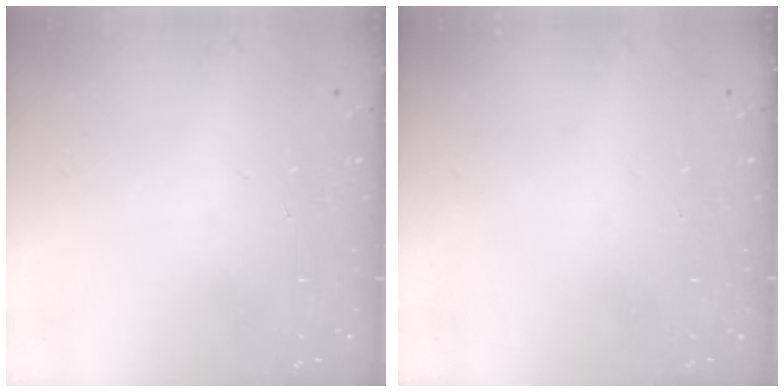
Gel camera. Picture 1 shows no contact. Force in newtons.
{"total": 0.0}